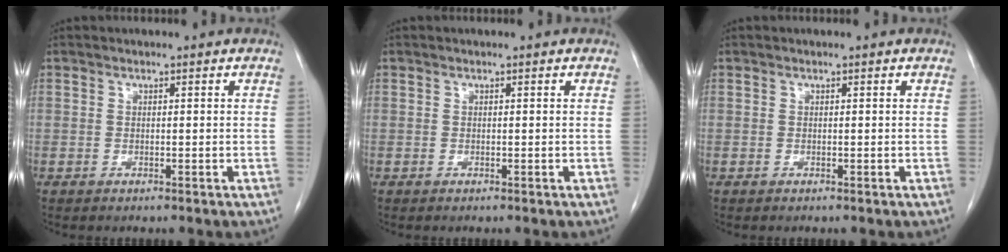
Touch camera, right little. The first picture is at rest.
{"total": 0.0}
{"total": 0.0}